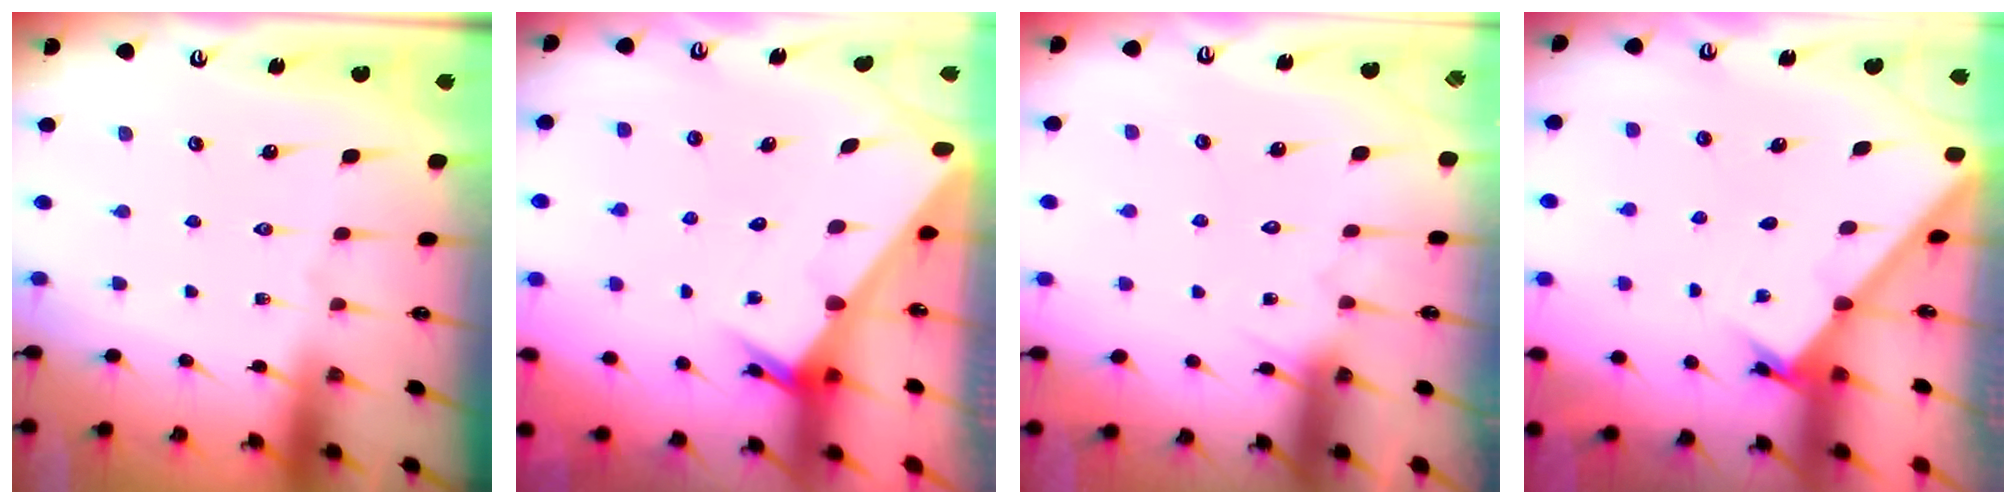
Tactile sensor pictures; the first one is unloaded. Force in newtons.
{"total": 2.5, "press": 2.5, "slide": 0.1}
{"total": 5.5, "press": 5.5, "slide": 0.4}
{"total": 1.6, "press": 1.6, "slide": 0.2}